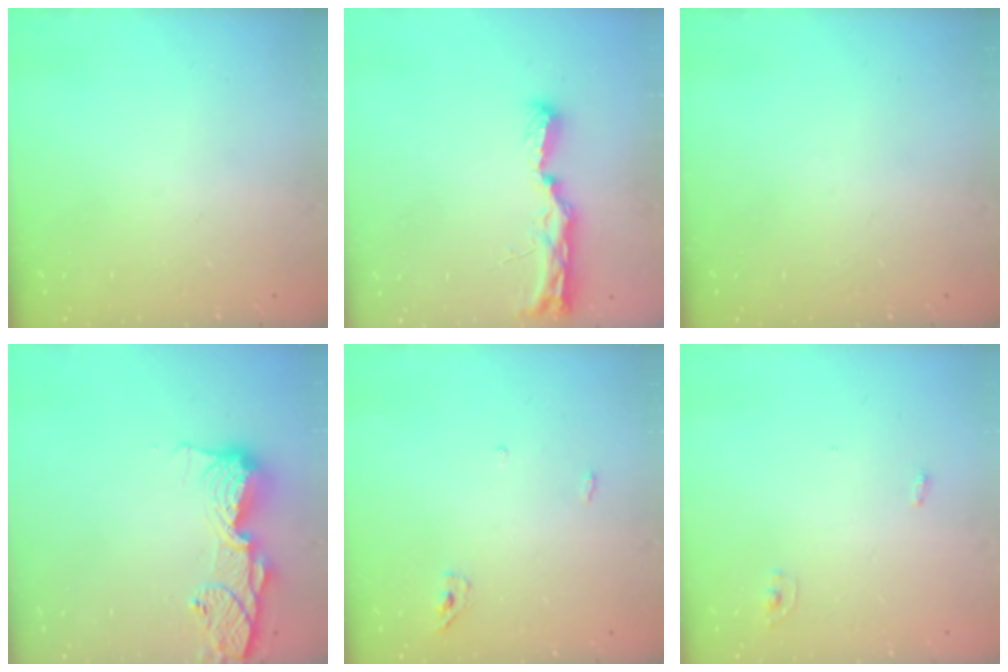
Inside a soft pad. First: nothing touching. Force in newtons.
{"total": 10.5, "press": 9.6, "slide": 4.3}
{"total": 0.0}
{"total": 14.3, "press": 14.2, "slide": 1.3}
{"total": 3.3, "press": 3.3, "slide": 0.7}
{"total": 2.4, "press": 2.4, "slide": 0.2}